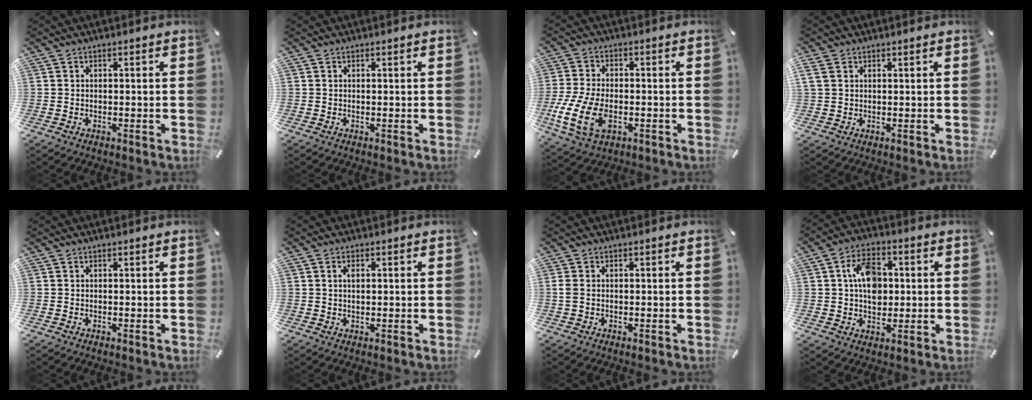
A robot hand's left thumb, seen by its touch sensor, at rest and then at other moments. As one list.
[{"total": 0.0}, {"total": 11.6, "force": [-3.4, 7.2, 8.5], "torque": [-0.190, -0.002, -0.059]}, {"total": 2.1, "force": [1.0, 1.4, 1.0], "torque": [-0.023, 0.001, 0.019]}, {"total": 0.0}, {"total": 1.8, "force": [0.5, 0.9, 1.4], "torque": [-0.030, 0.003, 0.008]}, {"total": 1.2, "force": [-0.1, 0.7, 1.0], "torque": [-0.027, -0.001, -0.005]}, {"total": 9.7, "force": [1.2, 7.0, 6.7], "torque": [-0.111, 0.003, 0.018]}]